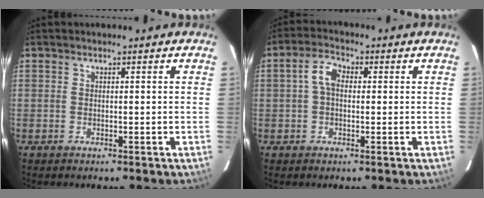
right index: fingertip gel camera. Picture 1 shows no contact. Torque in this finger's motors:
{"motor_torque": [0.25, 0.03, 0.30, 0.05]}